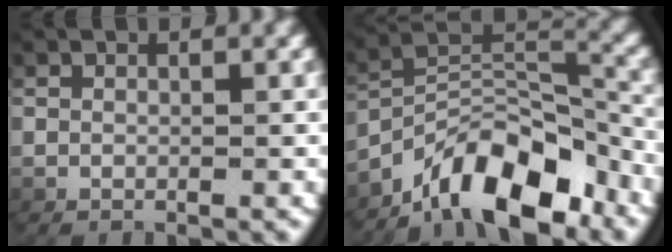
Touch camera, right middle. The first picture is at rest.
{"total": 9.8, "force": [-5.6, 4.9, 6.3], "torque": [-0.099, -0.018, -0.078]}